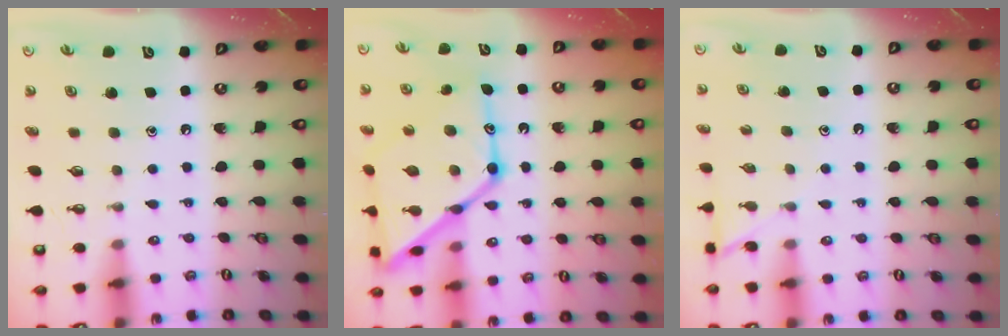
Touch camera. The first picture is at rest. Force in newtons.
{"total": 23.3, "press": 23.2, "slide": 2.1}
{"total": 5.7, "press": 5.7, "slide": 0.5}